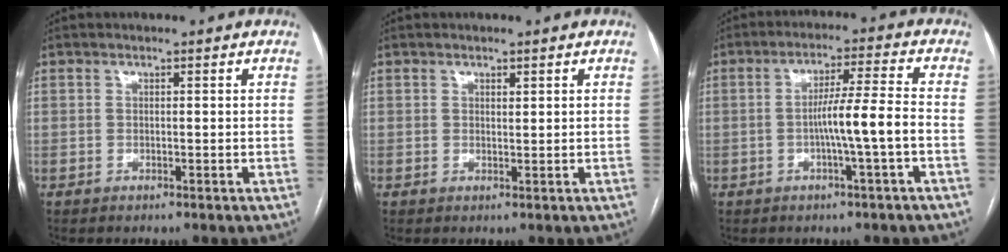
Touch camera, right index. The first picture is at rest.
{"total": 0.7, "force": [0.5, 0.2, 0.5], "torque": [-0.008, -0.004, 0.007]}
{"total": 7.2, "force": [-1.8, -1.0, 6.9], "torque": [-0.118, 0.011, -0.029]}